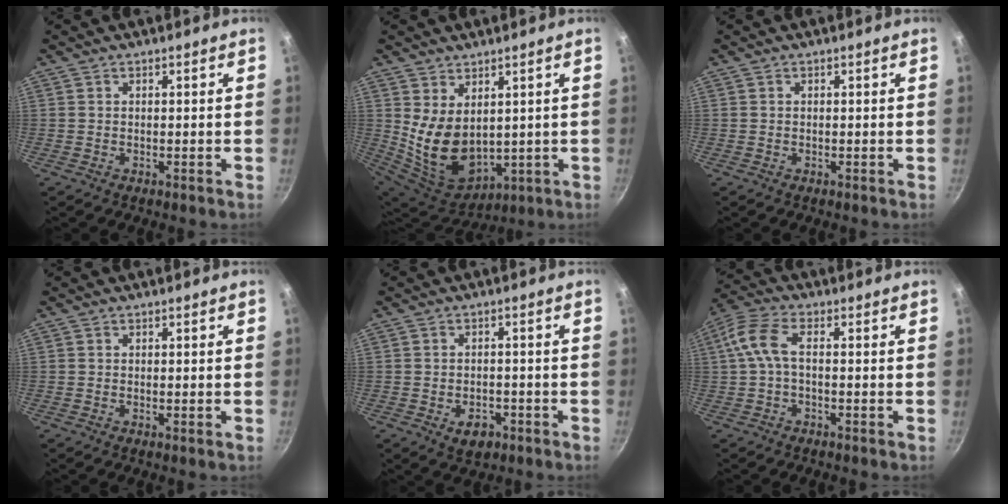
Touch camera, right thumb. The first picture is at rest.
{"total": 12.5, "force": [2.7, 8.2, 9.0], "torque": [-0.143, -0.046, 0.078]}
{"total": 0.0}
{"total": 0.0}
{"total": 4.5, "force": [-2.1, 3.0, 2.7], "torque": [-0.029, 0.011, -0.025]}
{"total": 6.7, "force": [-0.1, 3.0, 6.0], "torque": [-0.145, 0.023, -0.014]}